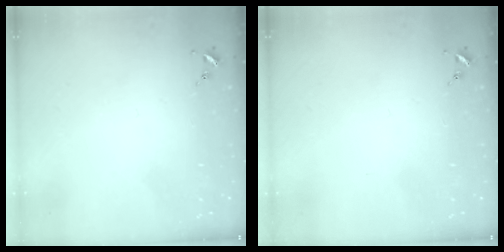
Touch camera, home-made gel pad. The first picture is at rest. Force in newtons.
{"total": 0.0}